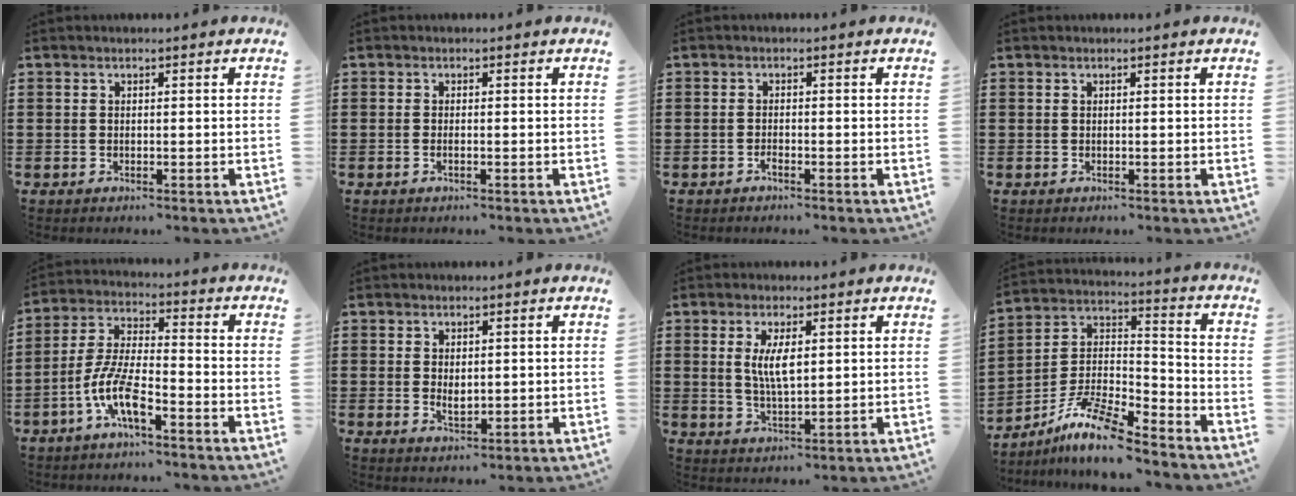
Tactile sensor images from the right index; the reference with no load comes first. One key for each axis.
{"total": 0.5, "fx": -0.3, "fy": -0.1, "fz": 0.4, "tx": -0.007, "ty": -0.004, "tz": -0.005}
{"total": 0.9, "fx": -0.8, "fy": 0.0, "fz": 0.4, "tx": -0.010, "ty": -0.005, "tz": -0.015}
{"total": 0.0}
{"total": 8.7, "fx": -4.7, "fy": 2.4, "fz": 7.0, "tx": -0.168, "ty": -0.011, "tz": -0.094}
{"total": 2.0, "fx": 0.1, "fy": 1.2, "fz": 1.6, "tx": -0.024, "ty": 0.001, "tz": 0.001}
{"total": 5.1, "fx": 0.9, "fy": 1.7, "fz": 4.7, "tx": -0.095, "ty": 0.004, "tz": 0.014}
{"total": 10.0, "fx": -8.3, "fy": 1.7, "fz": 5.3, "tx": -0.123, "ty": 0.002, "tz": -0.170}